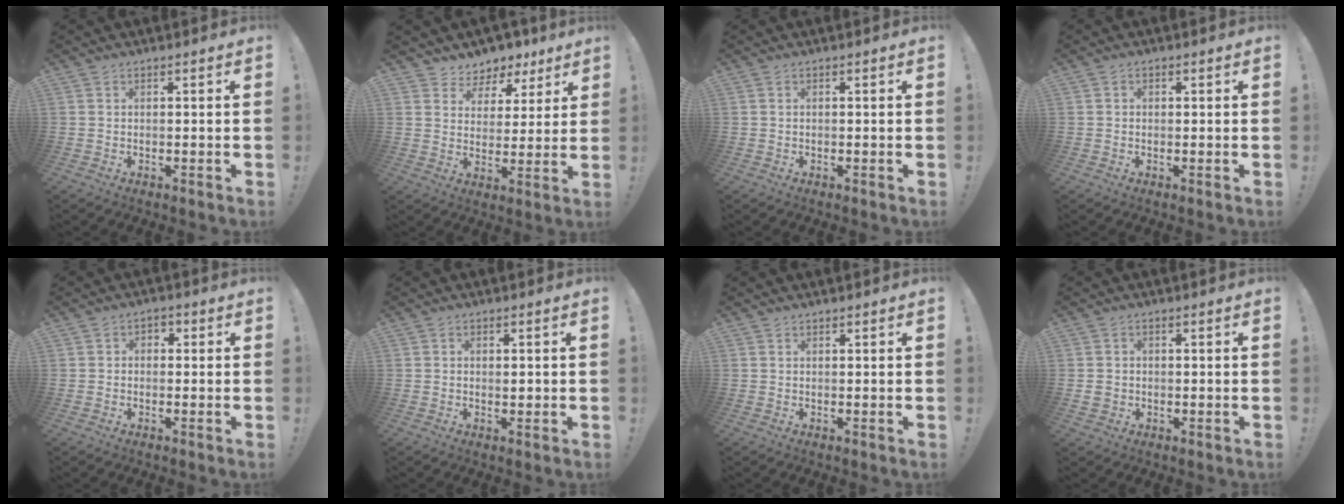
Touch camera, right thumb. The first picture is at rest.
{"total": 6.1, "force": [4.2, 4.4, 0.6], "torque": [-0.001, -0.043, 0.080]}
{"total": 0.0}
{"total": 0.9, "force": [-0.1, 0.8, 0.3], "torque": [-0.001, 0.001, -0.002]}
{"total": 2.2, "force": [-1.0, 1.7, 1.0], "torque": [-0.012, 0.007, -0.019]}
{"total": 1.1, "force": [0.2, 0.5, 1.0], "torque": [-0.003, -0.004, -0.001]}
{"total": 0.5, "force": [0.5, 0.1, 0.0], "torque": [0.006, -0.004, 0.009]}
{"total": 2.1, "force": [0.0, 2.0, 0.7], "torque": [-0.004, -0.002, 0.001]}